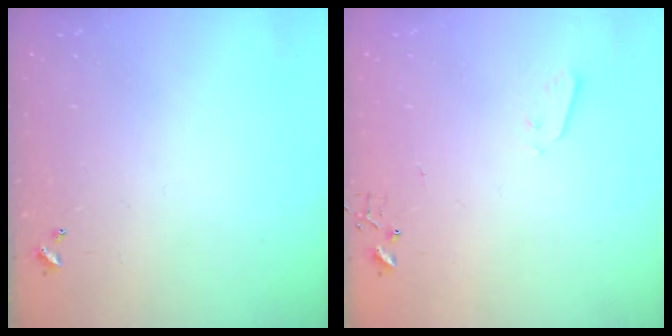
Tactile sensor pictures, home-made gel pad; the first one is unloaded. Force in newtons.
{"total": 2.1, "press": 2.1, "slide": 0.3}